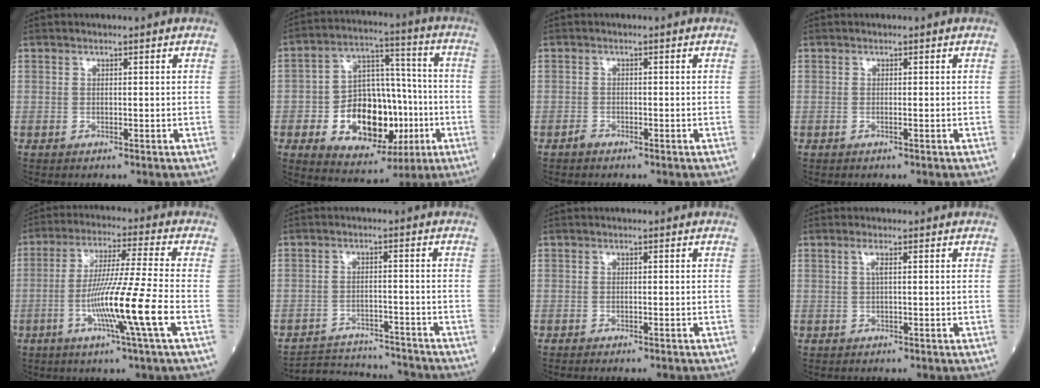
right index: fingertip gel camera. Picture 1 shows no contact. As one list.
[{"total": 16.3, "force": [-4.1, 9.5, 12.6], "torque": [-0.217, 0.023, -0.053]}, {"total": 0.8, "force": [-0.7, 0.3, 0.2], "torque": [-0.002, 0.001, -0.014]}, {"total": 0.0}, {"total": 12.3, "force": [-4.0, -2.3, 11.4], "torque": [-0.213, -0.017, -0.078]}, {"total": 11.2, "force": [-11.1, 0.7, 1.0], "torque": [-0.017, 0.013, -0.165]}, {"total": 3.0, "force": [-2.8, 0.1, 1.3], "torque": [-0.018, -0.002, -0.035]}, {"total": 1.0, "force": [0.3, -0.1, 1.0], "torque": [-0.024, 0.002, 0.006]}]